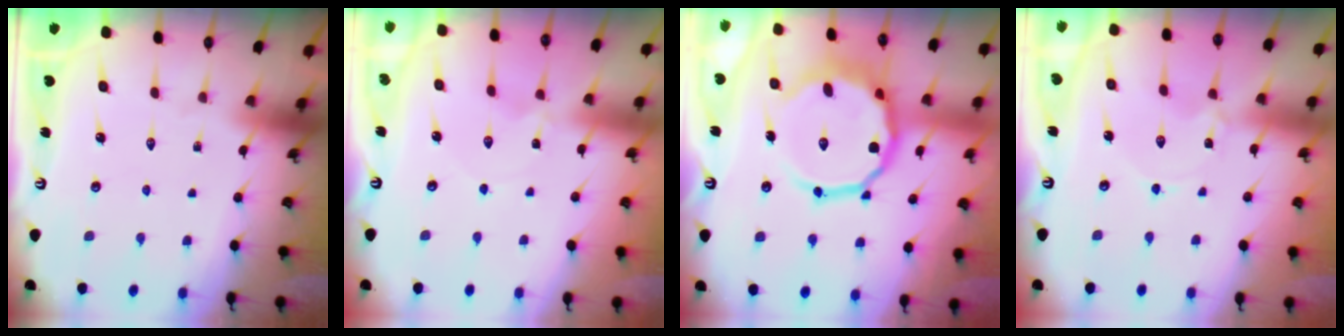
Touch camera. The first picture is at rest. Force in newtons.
{"total": 0.0}
{"total": 16.1, "press": 15.9, "slide": 3.0}
{"total": 1.2, "press": 1.2, "slide": 0.2}